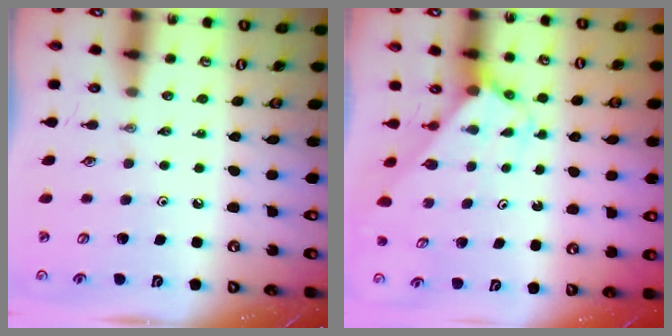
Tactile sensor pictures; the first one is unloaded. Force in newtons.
{"total": 2.2, "press": 2.2, "slide": 0.1}